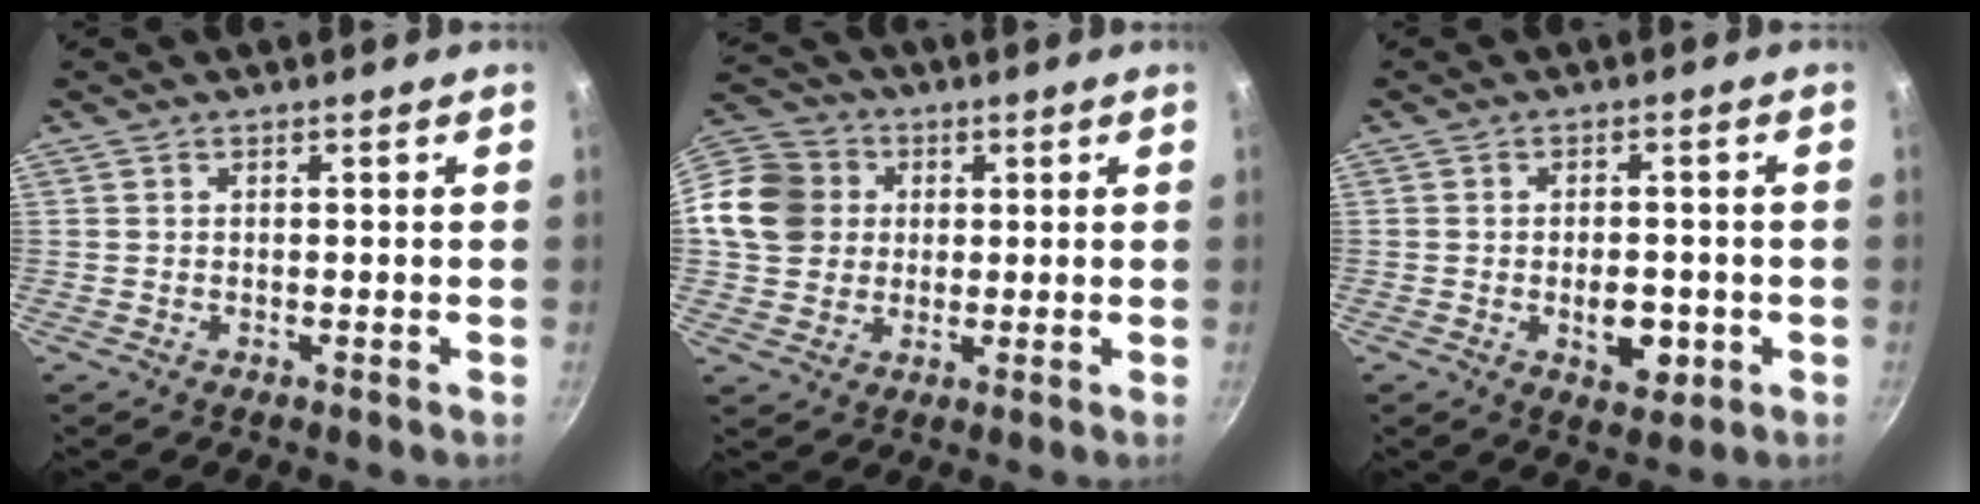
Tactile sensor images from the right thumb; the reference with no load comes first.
{"total": 12.3, "force": [1.8, 10.9, 5.4], "torque": [-0.081, 0.021, 0.023]}
{"total": 6.6, "force": [-1.7, 3.8, 5.1], "torque": [-0.053, 0.004, -0.020]}